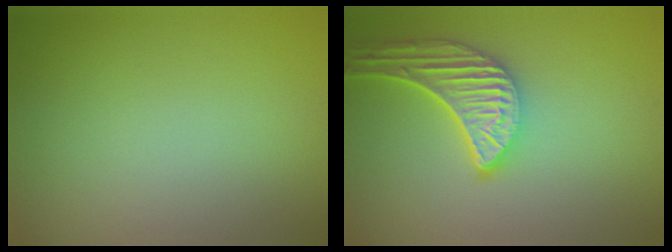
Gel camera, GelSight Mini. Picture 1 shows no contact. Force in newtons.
{"total": 5.3, "press": 4.3, "slide": 3.1}